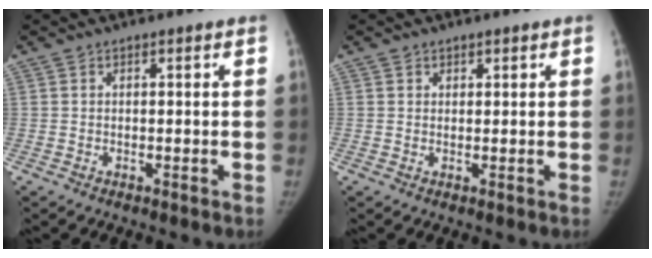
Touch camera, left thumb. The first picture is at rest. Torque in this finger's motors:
{"motor_torque": [-0.31, -0.15, -0.07, 0.23, 0.01]}